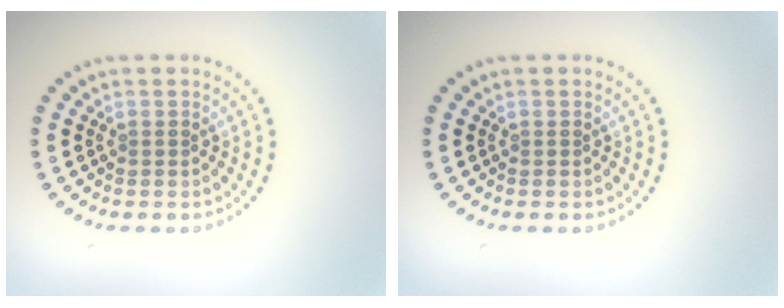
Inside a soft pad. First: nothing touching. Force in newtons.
{"total": 0.0}